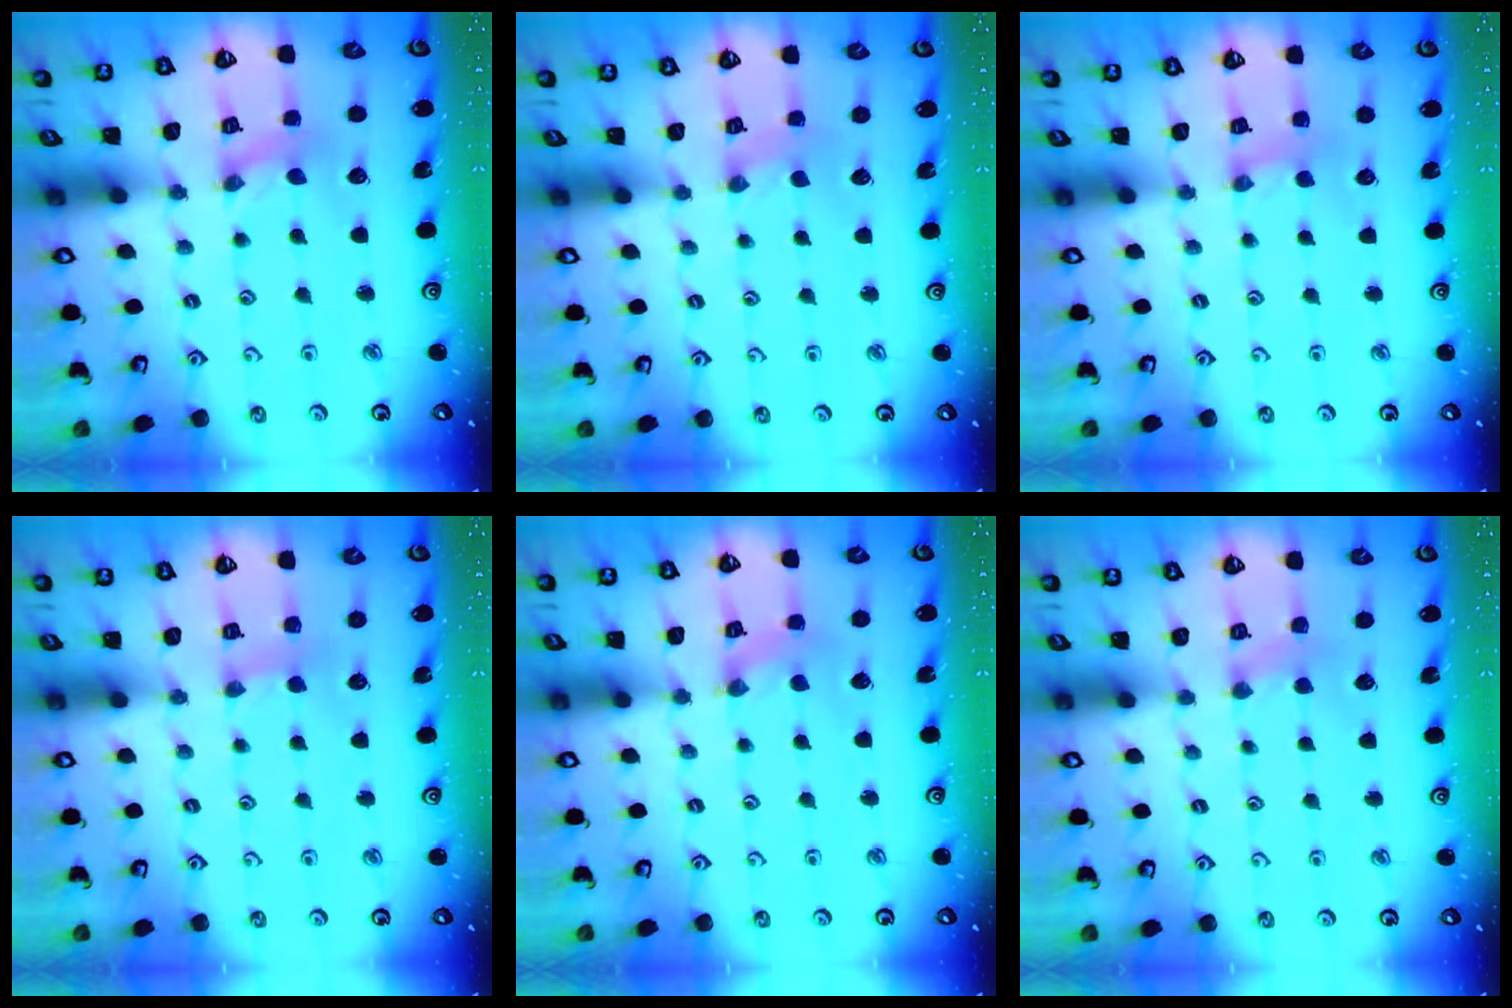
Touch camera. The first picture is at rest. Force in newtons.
{"total": 0.0}
{"total": 2.0, "press": 2.0, "slide": 0.3}
{"total": 2.2, "press": 2.2, "slide": 0.4}
{"total": 1.0, "press": 1.0, "slide": 0.1}
{"total": 2.7, "press": 2.7, "slide": 0.5}